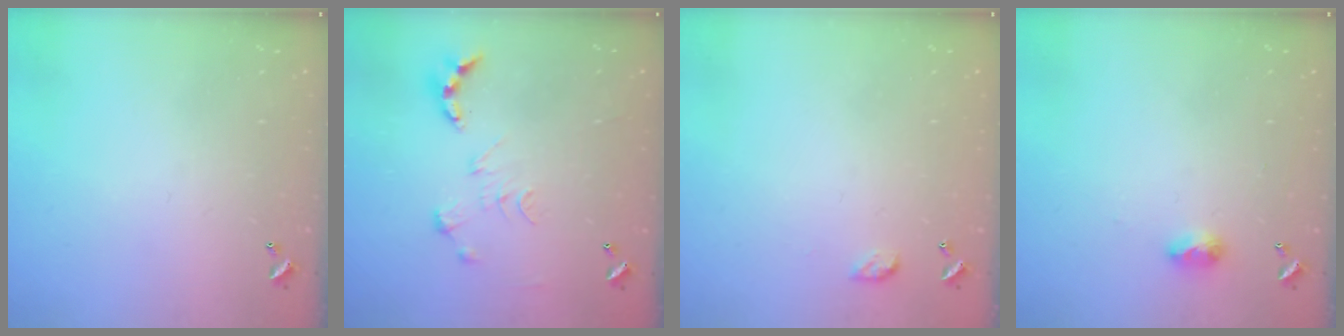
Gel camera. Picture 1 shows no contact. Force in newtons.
{"total": 0.0}
{"total": 4.4, "press": 4.4, "slide": 0.6}
{"total": 4.1, "press": 4.1, "slide": 0.5}